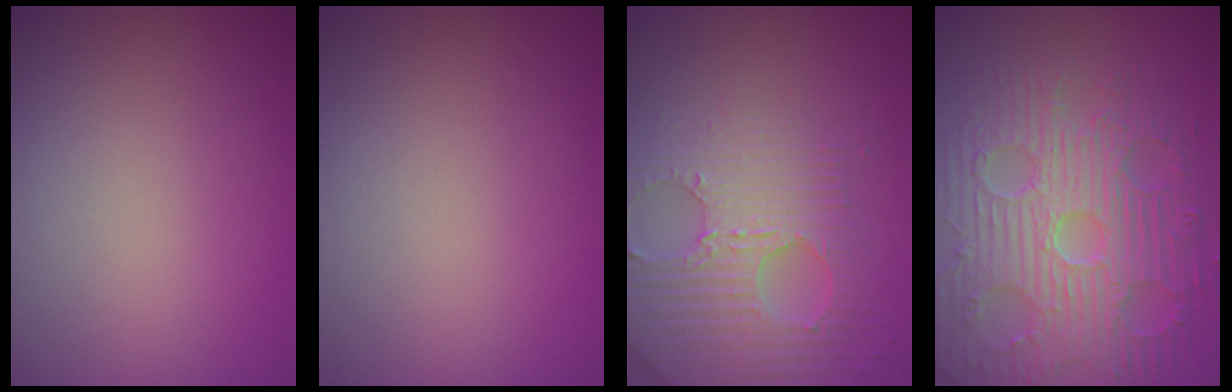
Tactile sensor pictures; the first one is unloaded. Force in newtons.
{"total": 0.0}
{"total": 4.7, "press": 4.6, "slide": 1.2}
{"total": 9.1, "press": 6.7, "slide": 6.2}